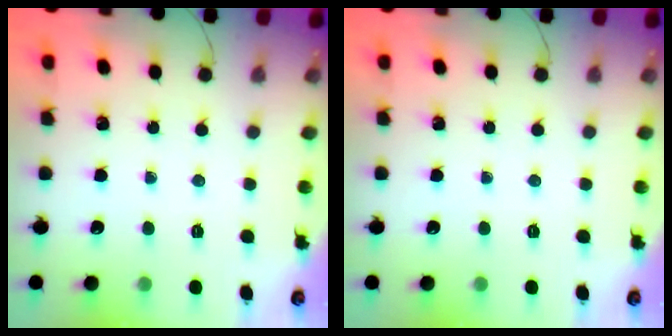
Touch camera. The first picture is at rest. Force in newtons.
{"total": 0.0}